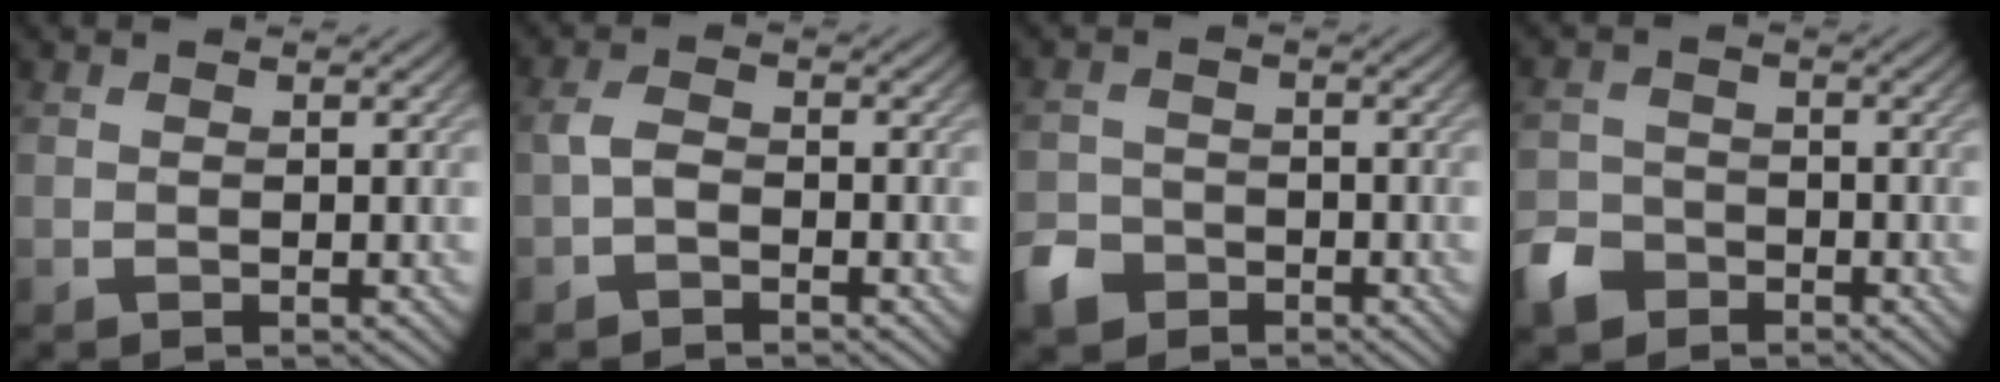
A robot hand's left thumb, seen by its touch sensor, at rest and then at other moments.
{"total": 2.2, "force": [-1.1, 1.2, 1.5], "torque": [-0.033, 0.006, -0.030]}
{"total": 4.2, "force": [-2.7, 2.9, 1.4], "torque": [-0.035, -0.005, -0.059]}
{"total": 4.8, "force": [-3.2, 3.2, 1.6], "torque": [-0.042, -0.003, -0.070]}